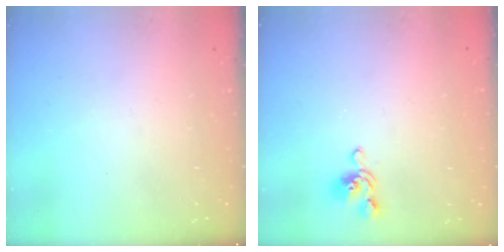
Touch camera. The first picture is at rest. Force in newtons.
{"total": 1.5, "press": 1.2, "slide": 1.0}